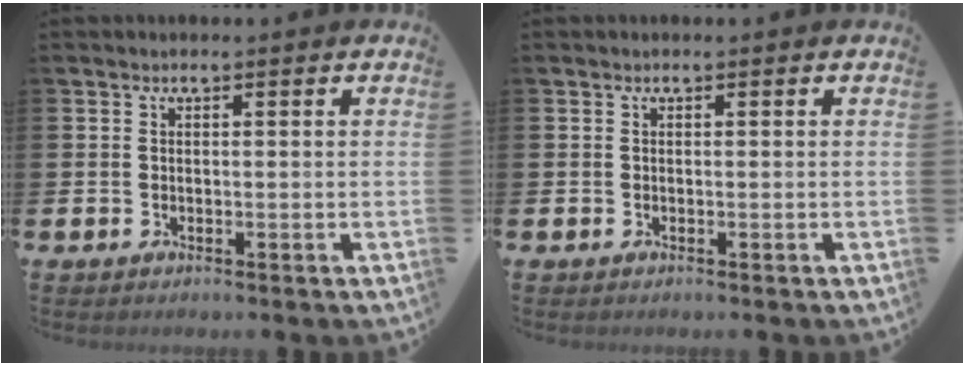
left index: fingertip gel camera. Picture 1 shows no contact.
{"total": 0.0}